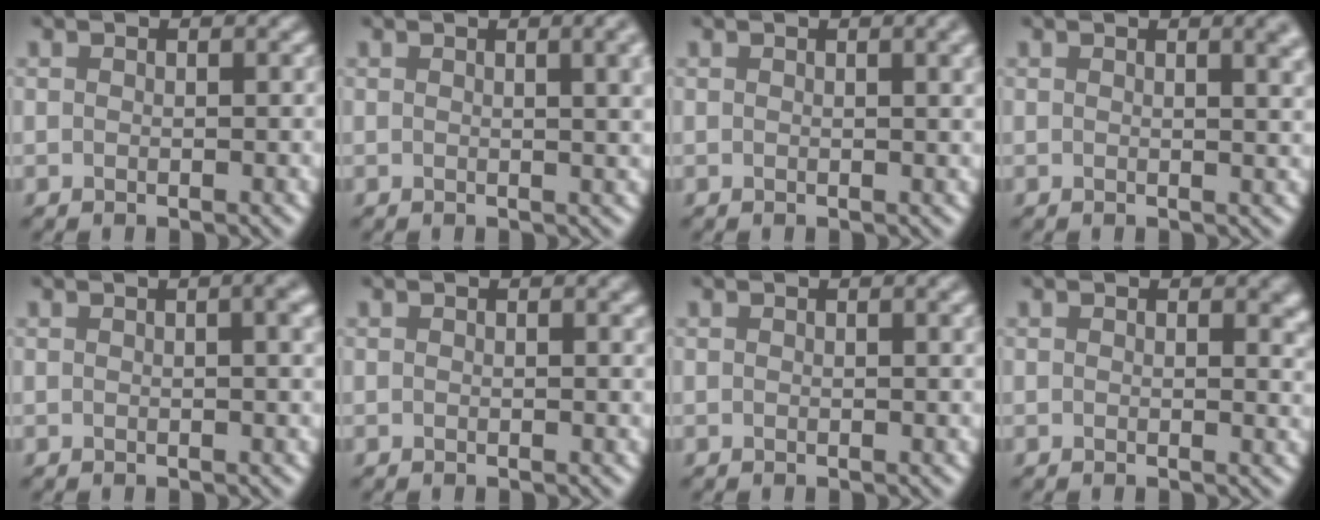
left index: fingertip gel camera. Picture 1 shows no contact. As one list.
[{"total": 5.0, "force": [1.5, 2.1, 4.3], "torque": [-0.026, 0.014, 0.015]}, {"total": 2.7, "force": [1.0, 0.9, 2.4], "torque": [-0.017, 0.007, 0.011]}, {"total": 3.4, "force": [1.5, 1.3, 2.7], "torque": [-0.014, 0.007, 0.017]}, {"total": 3.5, "force": [1.0, 1.3, 3.1], "torque": [-0.022, 0.011, 0.007]}, {"total": 0.6, "force": [0.3, 0.1, 0.5], "torque": [-0.003, 0.002, 0.004]}, {"total": 1.4, "force": [0.6, 0.4, 1.2], "torque": [-0.013, 0.004, 0.006]}, {"total": 1.6, "force": [0.6, 0.6, 1.3], "torque": [-0.010, -0.003, 0.009]}]